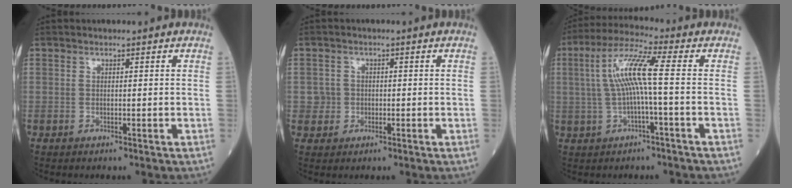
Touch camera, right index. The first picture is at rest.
{"total": 2.2, "force": [-0.1, 2.2, 0.0], "torque": [0.008, 0.007, -0.004]}
{"total": 8.5, "force": [0.3, 0.2, 8.5], "torque": [-0.171, 0.025, 0.003]}